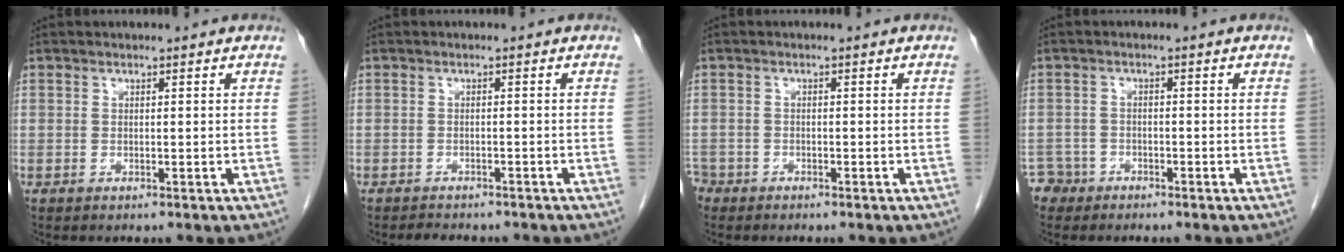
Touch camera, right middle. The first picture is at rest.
{"total": 4.4, "force": [-3.9, 1.5, 1.4], "torque": [-0.024, -0.005, -0.048]}
{"total": 3.2, "force": [-2.6, 1.9, 0.3], "torque": [-0.010, 0.001, -0.051]}
{"total": 3.1, "force": [-2.3, 2.0, -0.7], "torque": [0.011, 0.007, -0.046]}